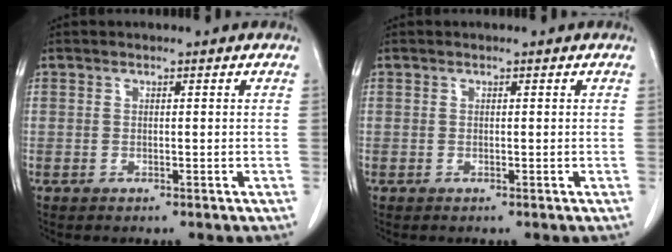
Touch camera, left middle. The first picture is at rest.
{"total": 0.0}